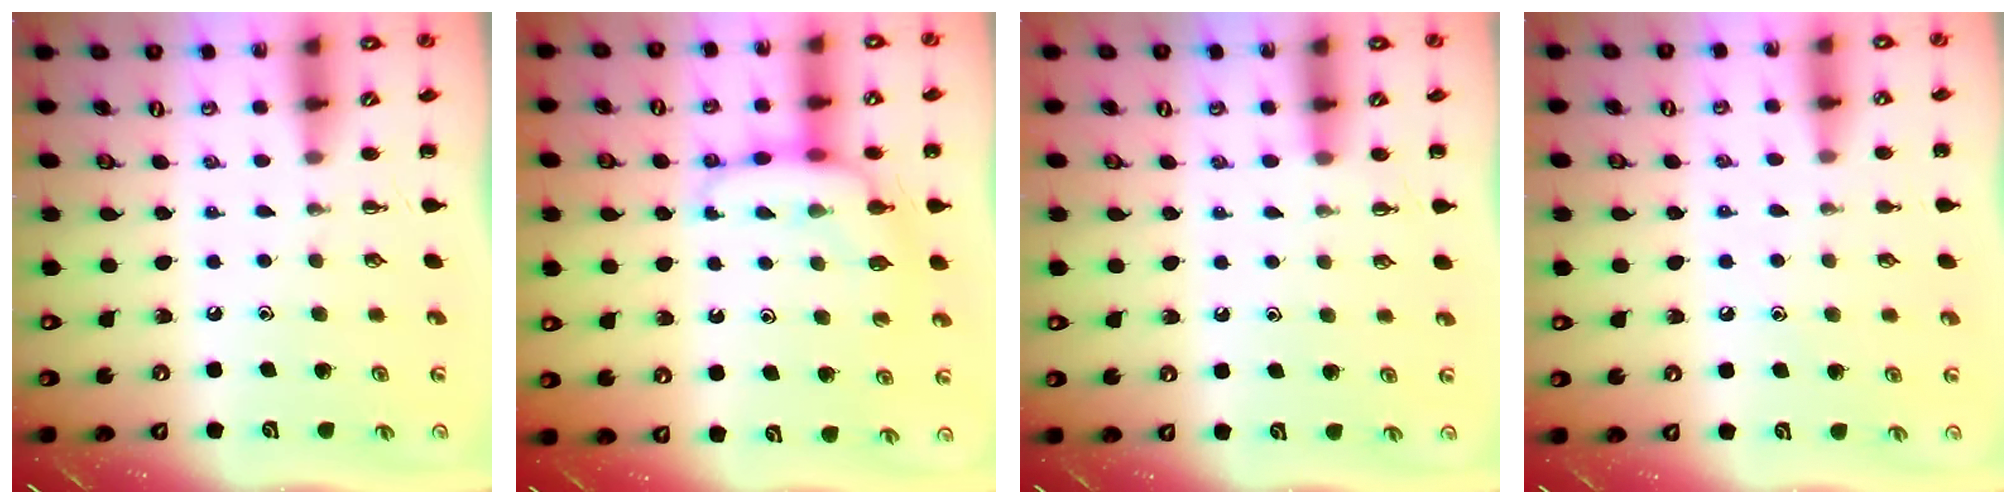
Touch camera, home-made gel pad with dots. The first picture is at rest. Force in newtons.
{"total": 10.2, "press": 10.1, "slide": 1.6}
{"total": 6.3, "press": 6.0, "slide": 2.0}
{"total": 5.1, "press": 4.8, "slide": 1.8}